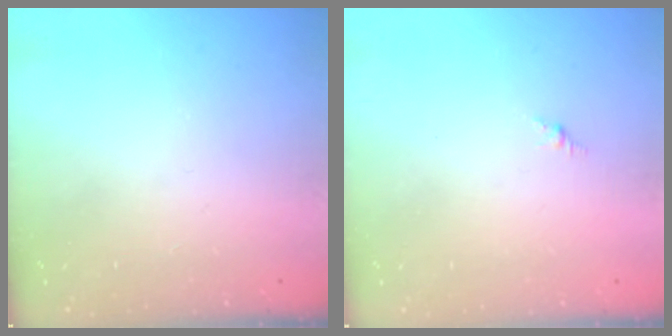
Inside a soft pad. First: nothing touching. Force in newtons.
{"total": 0.0}